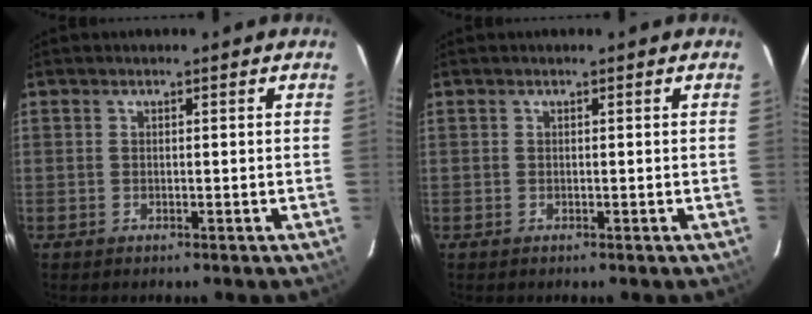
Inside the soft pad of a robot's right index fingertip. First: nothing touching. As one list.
[{"total": 0.0}]